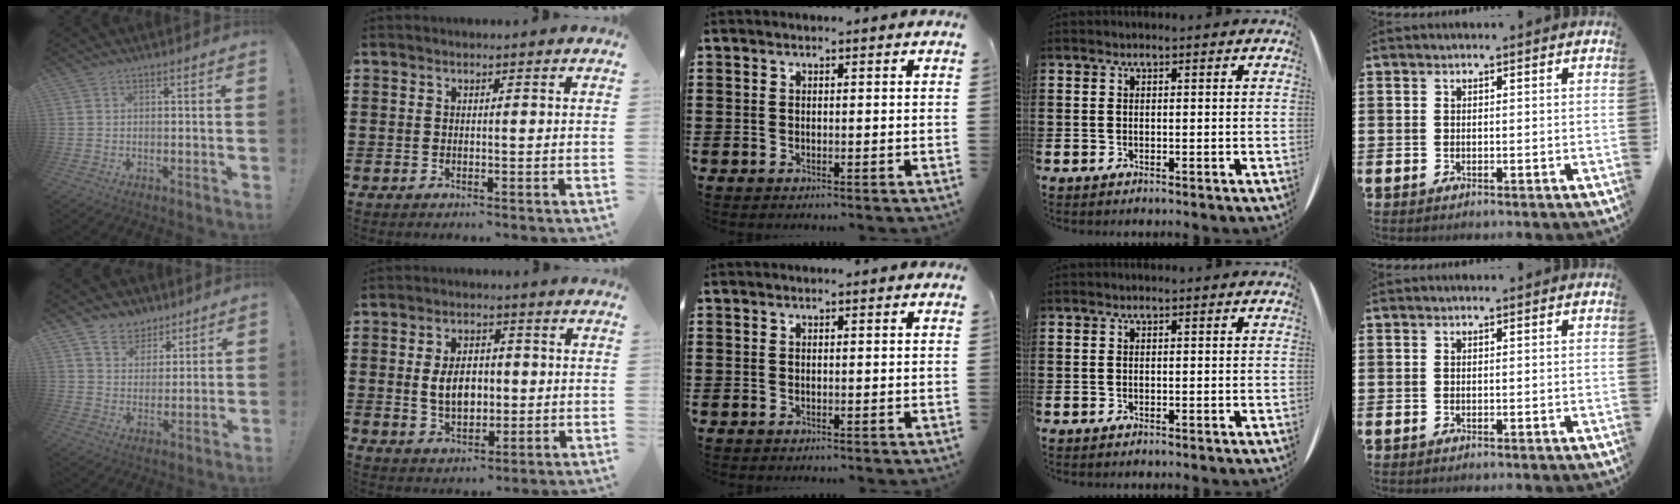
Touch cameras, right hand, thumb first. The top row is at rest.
{"thumb": {"total": 7.6, "force": [5.2, 5.5, 1.0], "torque": [-0.020, -0.041, 0.100]}, "index": {"total": 6.0, "force": [0.1, 3.9, 4.6], "torque": [-0.079, 0.007, -0.004]}}